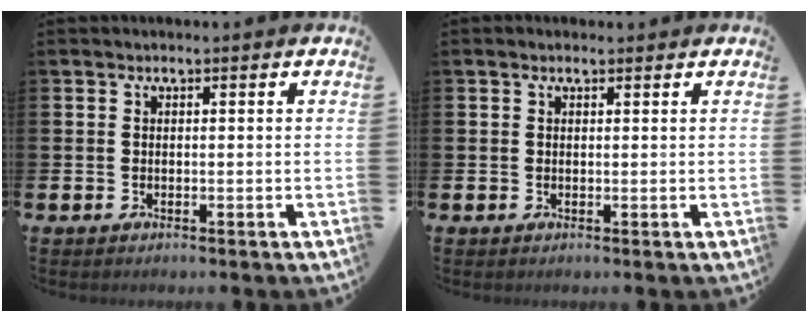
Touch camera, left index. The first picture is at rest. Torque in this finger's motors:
{"motor_torque": [1.05, -1.09, -0.04, 0.01]}